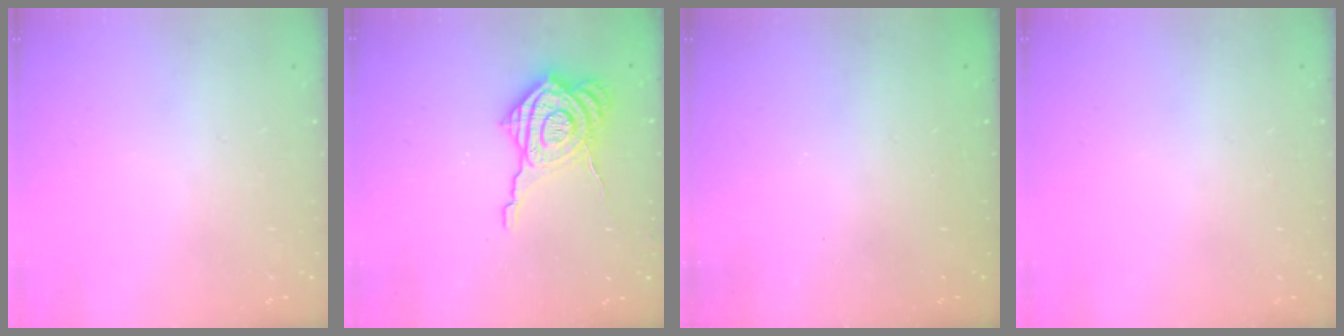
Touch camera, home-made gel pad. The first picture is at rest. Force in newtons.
{"total": 13.1, "press": 13.1, "slide": 0.9}
{"total": 2.6, "press": 2.4, "slide": 0.8}
{"total": 0.0}